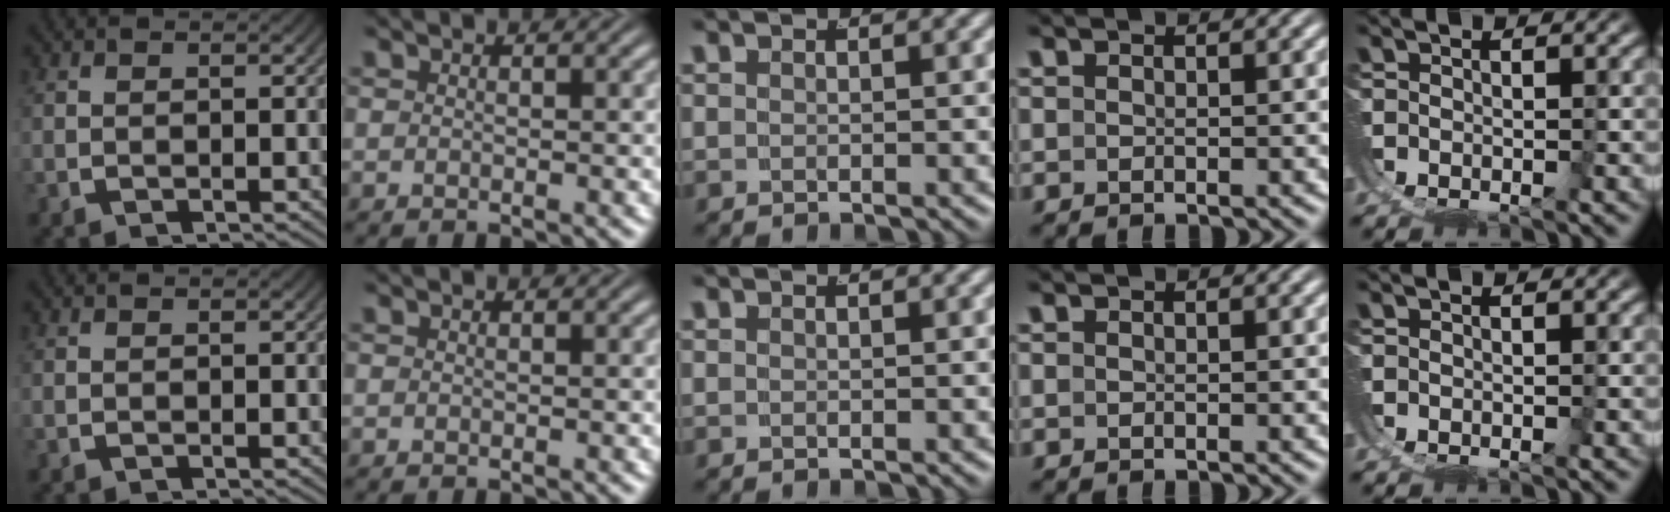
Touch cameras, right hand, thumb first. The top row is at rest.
{}